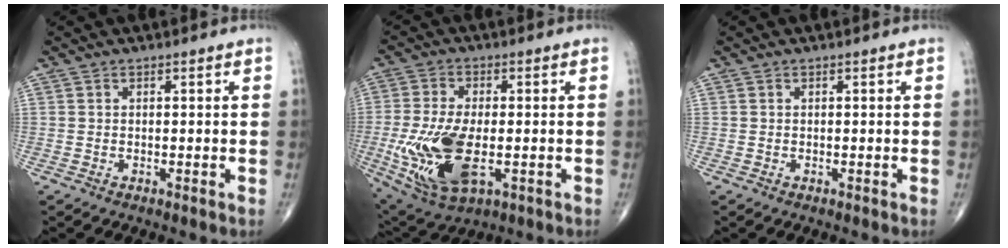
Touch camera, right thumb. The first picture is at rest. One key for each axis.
{"total": 15.8, "fx": -3.1, "fy": 7.8, "fz": 13.4, "tx": -0.282, "ty": -0.010, "tz": -0.041}
{"total": 0.0}